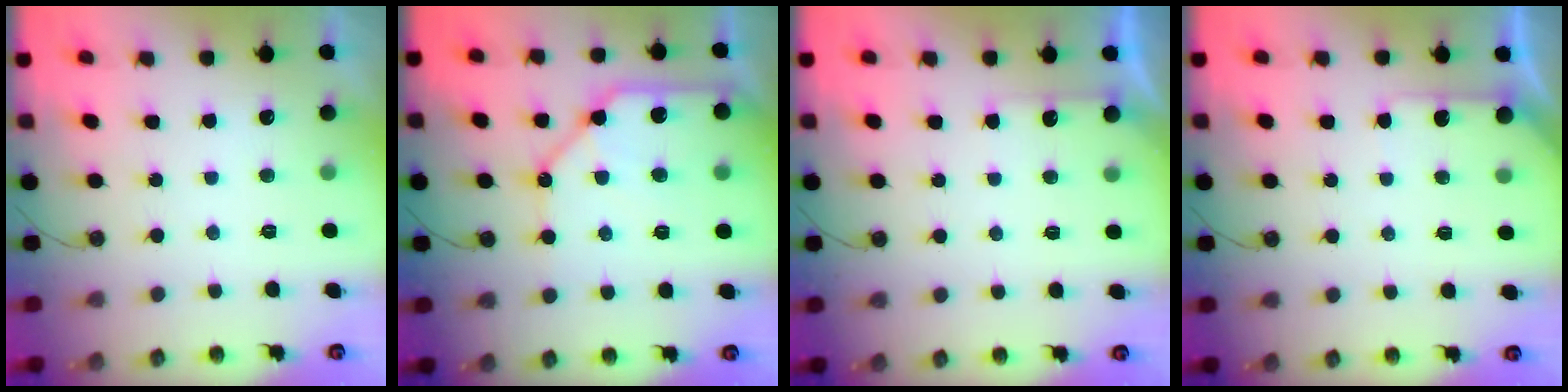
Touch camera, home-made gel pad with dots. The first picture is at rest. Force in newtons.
{"total": 14.1, "press": 13.9, "slide": 1.8}
{"total": 3.0, "press": 3.0, "slide": 0.5}
{"total": 4.0, "press": 3.9, "slide": 0.5}